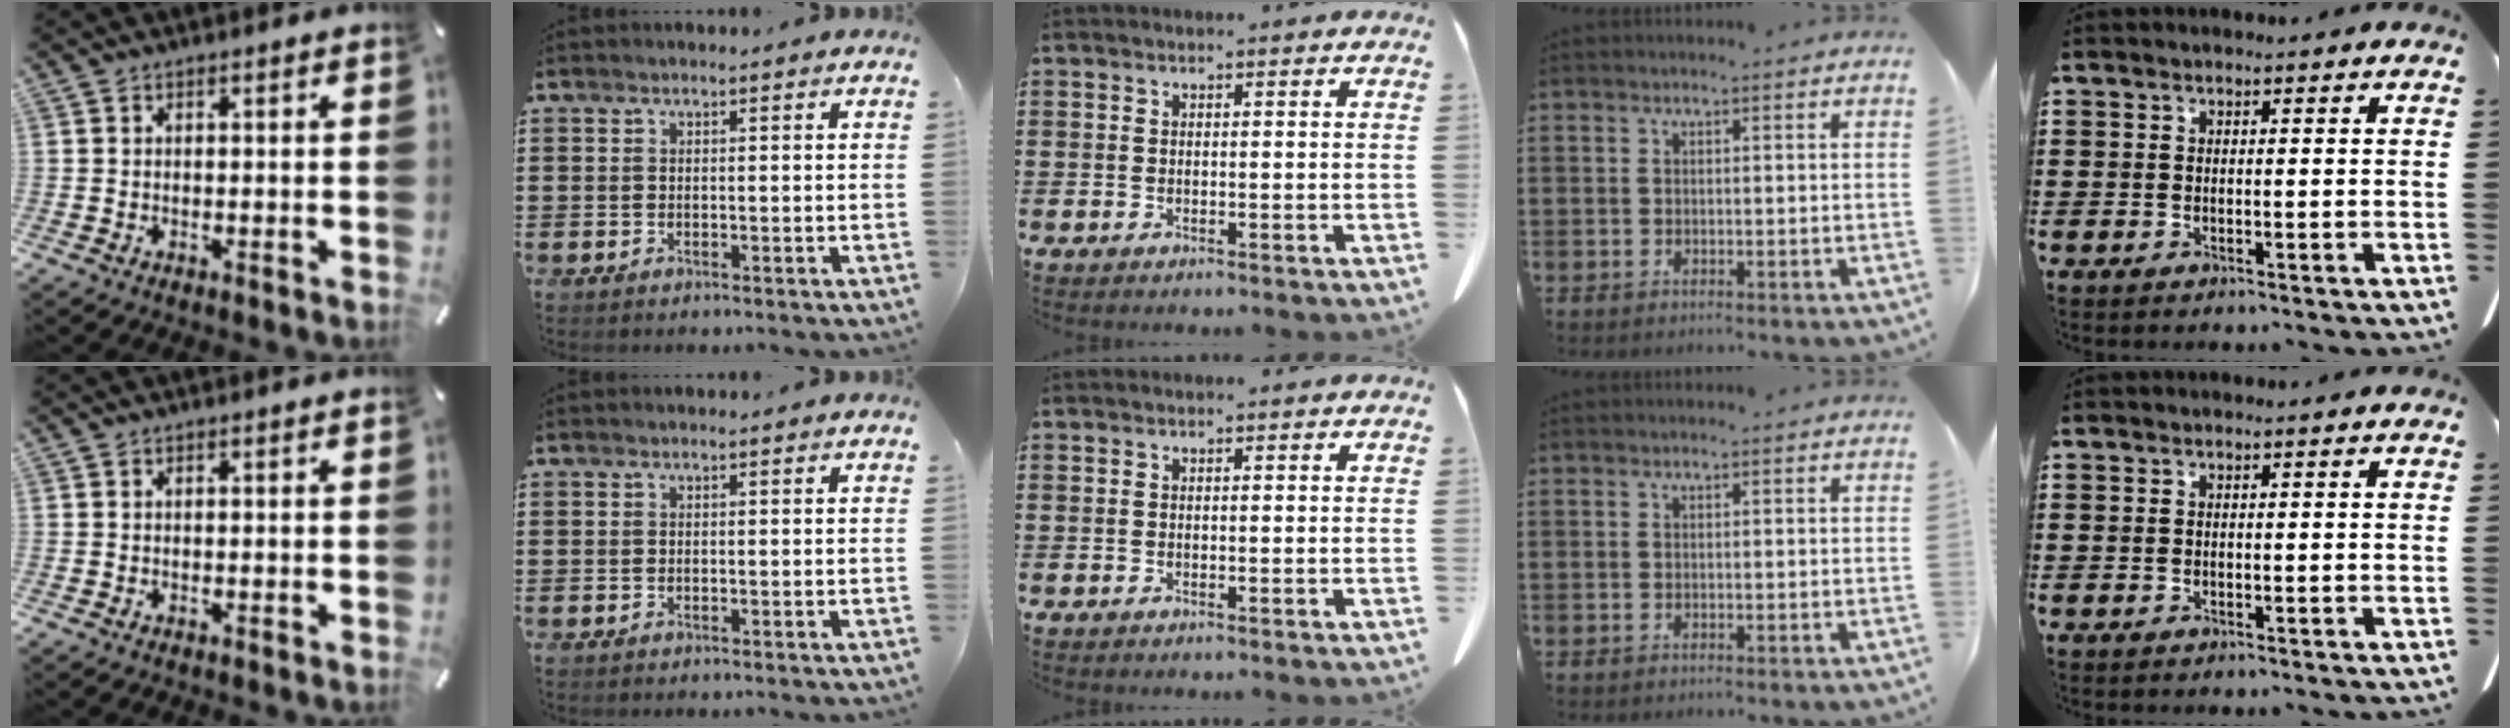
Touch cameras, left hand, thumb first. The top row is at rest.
{}